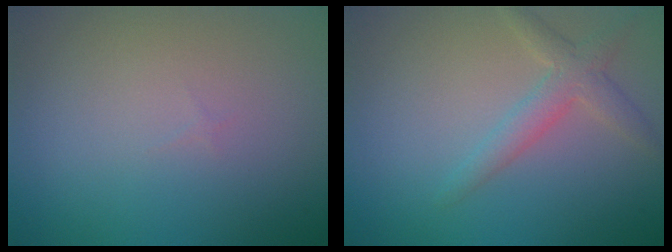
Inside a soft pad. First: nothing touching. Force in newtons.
{"total": 2.5, "press": 2.5, "slide": 0.2}